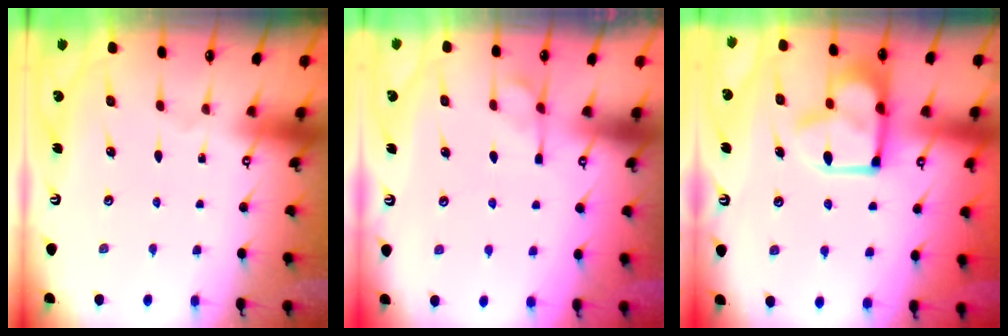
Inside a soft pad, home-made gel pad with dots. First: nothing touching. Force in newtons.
{"total": 5.7, "press": 5.5, "slide": 1.5}
{"total": 14.4, "press": 14.3, "slide": 1.7}